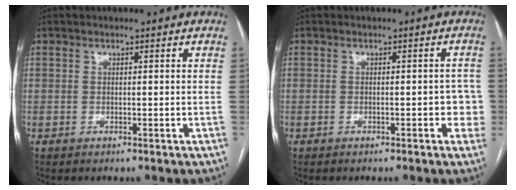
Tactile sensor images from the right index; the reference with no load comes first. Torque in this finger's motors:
{"motor_torque": [0.55, -0.09, 0.27, 0.03]}